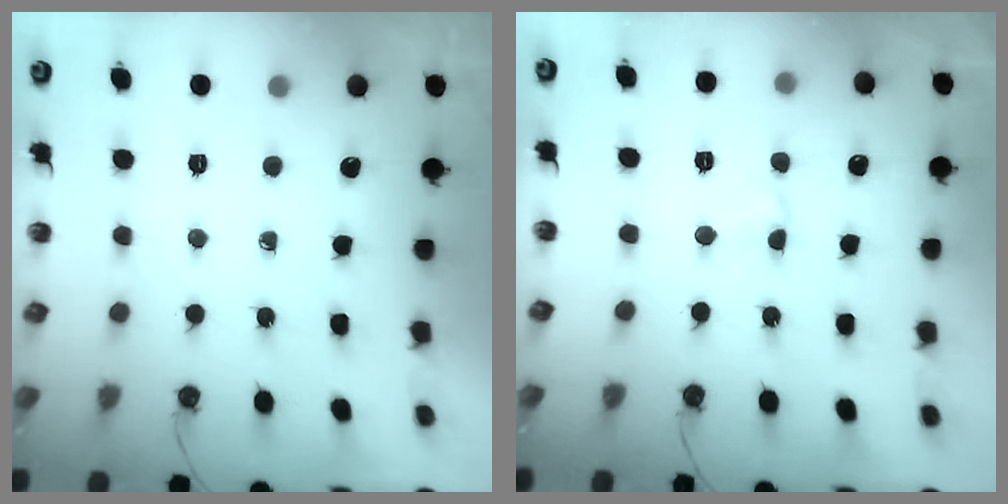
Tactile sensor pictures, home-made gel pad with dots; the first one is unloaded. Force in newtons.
{"total": 1.9, "press": 1.9, "slide": 0.3}